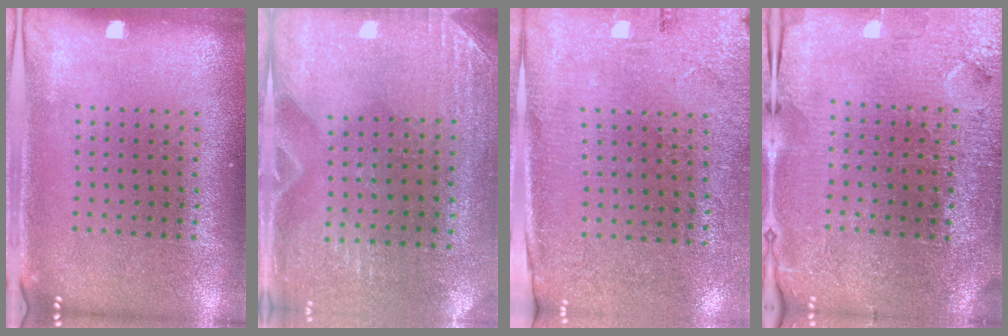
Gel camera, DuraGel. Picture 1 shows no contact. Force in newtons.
{"total": 2.8, "press": 2.6, "slide": 1.2}
{"total": 2.7, "press": 2.4, "slide": 1.3}
{"total": 3.7, "press": 3.5, "slide": 1.2}